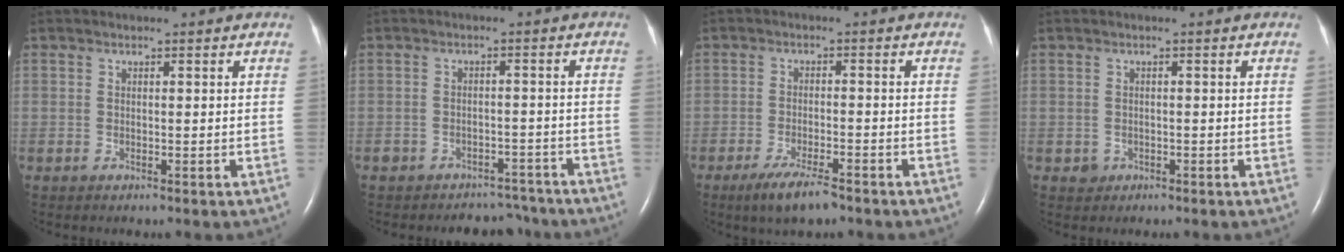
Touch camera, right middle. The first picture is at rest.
{"total": 6.1, "force": [-5.3, 3.1, 0.0], "torque": [0.008, 0.020, -0.067]}
{"total": 6.0, "force": [-4.3, 1.1, 4.0], "torque": [-0.083, -0.012, -0.071]}
{"total": 1.1, "force": [-0.5, 1.0, 0.0], "torque": [-0.001, 0.003, -0.006]}